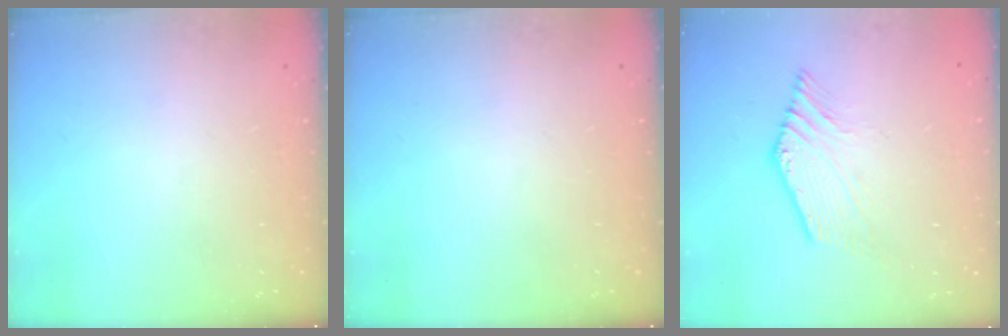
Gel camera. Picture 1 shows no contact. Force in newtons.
{"total": 0.0}
{"total": 4.2, "press": 4.1, "slide": 0.8}